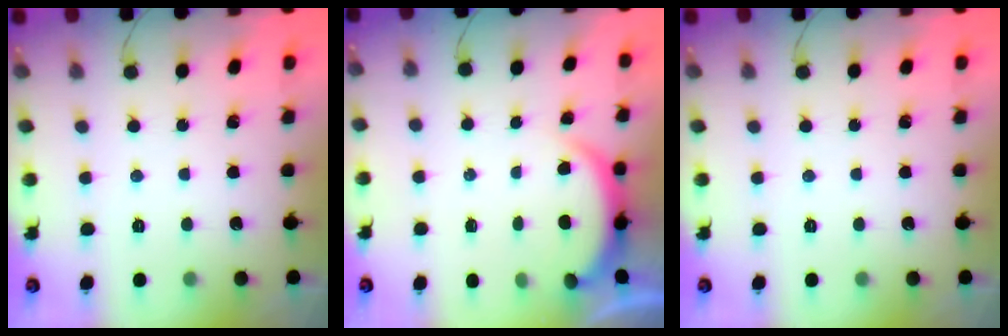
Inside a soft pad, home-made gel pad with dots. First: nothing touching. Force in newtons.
{"total": 2.8, "press": 2.8, "slide": 0.6}
{"total": 0.0}